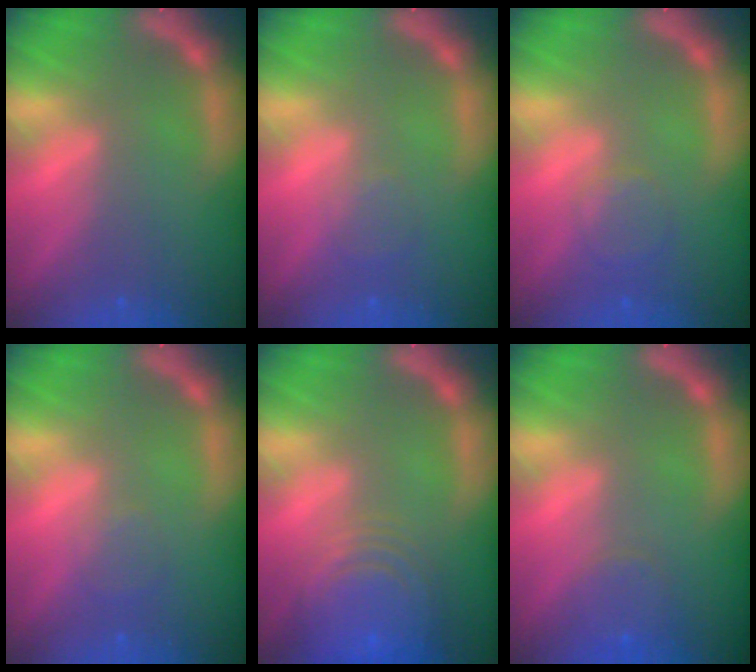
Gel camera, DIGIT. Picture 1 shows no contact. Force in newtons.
{"total": 1.5}
{"total": 2.4}
{"total": 1.5}
{"total": 10.0}
{"total": 2.4}